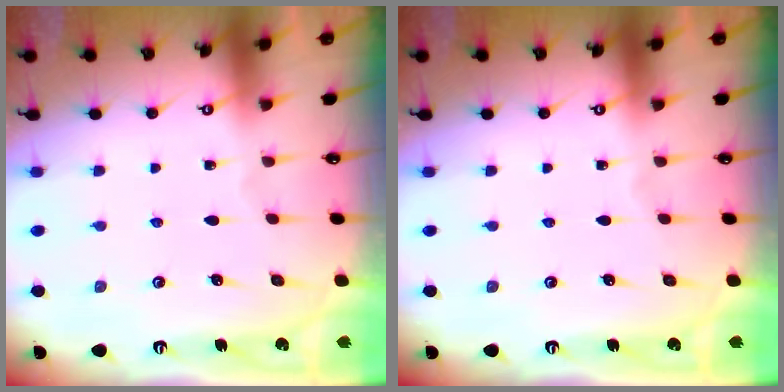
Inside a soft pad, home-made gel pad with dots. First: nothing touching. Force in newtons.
{"total": 0.0}